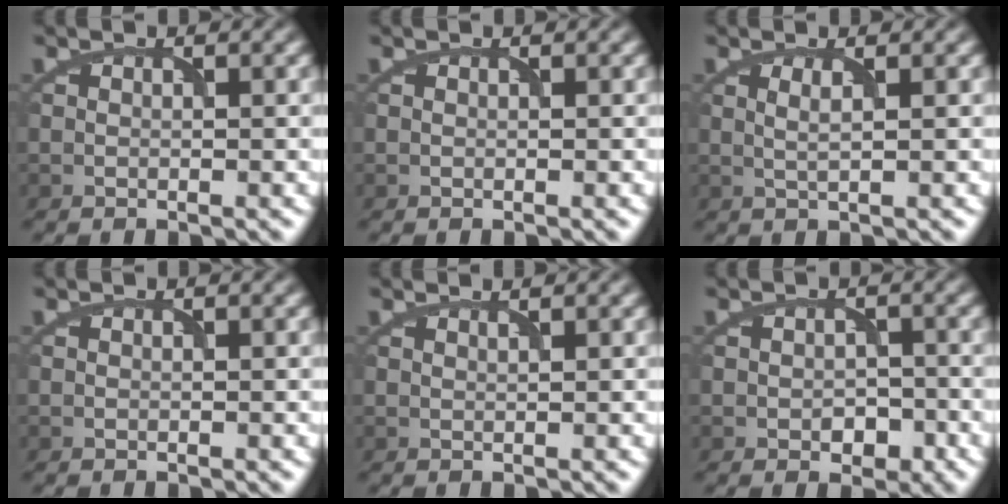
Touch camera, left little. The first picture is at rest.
{"total": 0.0}
{"total": 1.1, "force": [0.4, 0.2, 1.1], "torque": [-0.021, 0.000, 0.005]}
{"total": 0.0}
{"total": 0.7, "force": [0.7, 0.1, 0.3], "torque": [-0.004, -0.002, 0.007]}
{"total": 2.2, "force": [-0.8, 1.5, 1.4], "torque": [-0.018, -0.005, -0.011]}